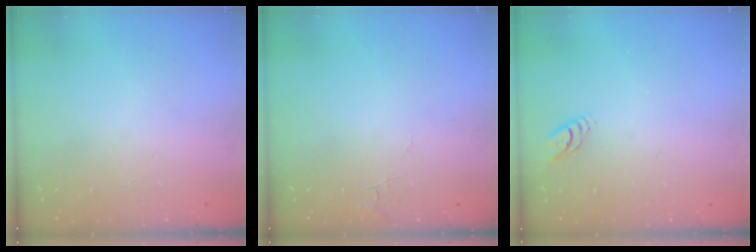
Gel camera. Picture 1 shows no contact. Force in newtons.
{"total": 3.8, "press": 3.8, "slide": 0.4}
{"total": 4.0, "press": 4.0, "slide": 0.2}